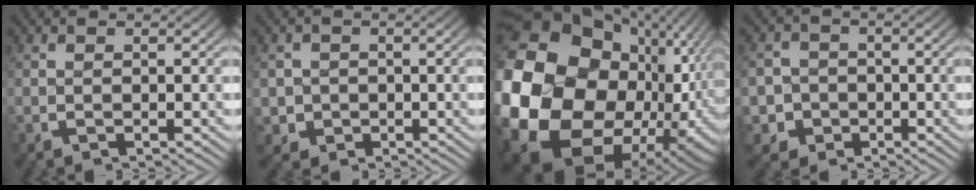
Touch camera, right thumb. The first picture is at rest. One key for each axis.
{"total": 4.3, "fx": -1.0, "fy": 4.0, "fz": 1.4, "tx": -0.040, "ty": -0.028, "tz": -0.004}
{"total": 31.5, "fx": -3.2, "fy": 22.6, "fz": 21.6, "tx": -0.429, "ty": -0.095, "tz": -0.015}
{"total": 8.0, "fx": -2.8, "fy": 7.2, "fz": 2.3, "tx": -0.049, "ty": -0.036, "tz": -0.043}